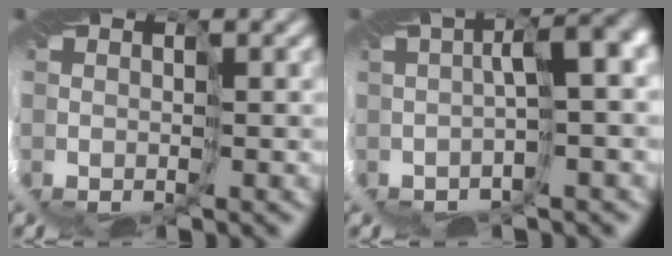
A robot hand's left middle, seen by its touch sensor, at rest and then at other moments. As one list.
[{"total": 3.9, "force": [-0.5, 0.4, 3.9], "torque": [-0.046, 0.012, -0.005]}]